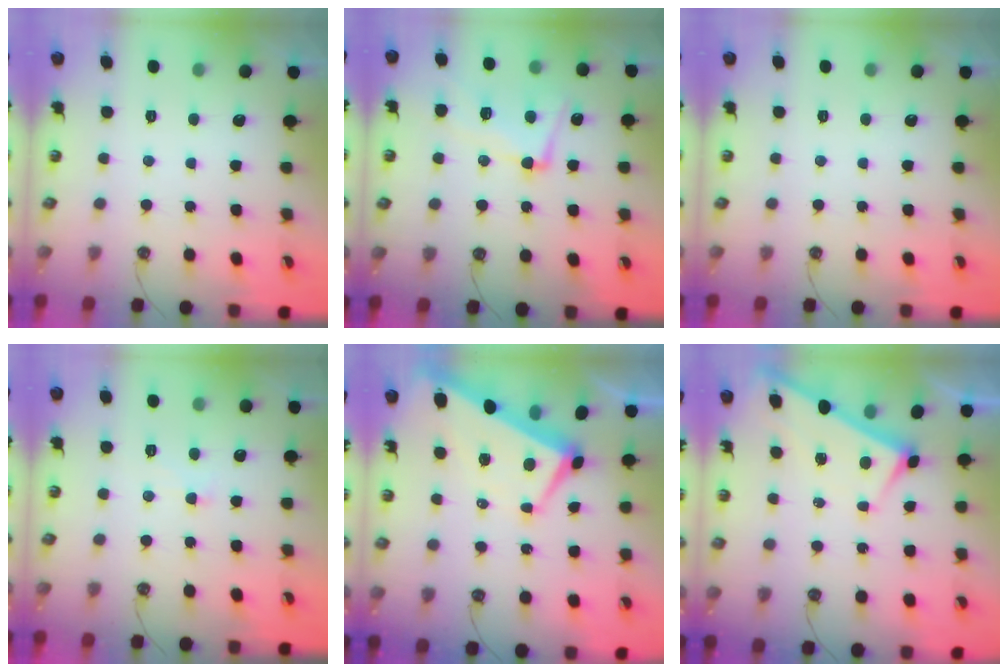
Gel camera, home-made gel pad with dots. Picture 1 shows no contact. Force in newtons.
{"total": 5.4, "press": 5.3, "slide": 1.2}
{"total": 0.0}
{"total": 1.3, "press": 1.2, "slide": 0.5}
{"total": 2.2, "press": 1.9, "slide": 1.1}
{"total": 2.7, "press": 2.7, "slide": 0.1}